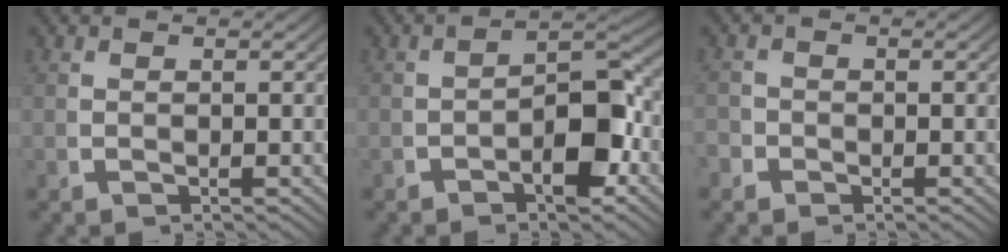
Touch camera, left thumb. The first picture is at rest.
{"total": 5.9, "force": [-1.1, 2.7, 5.1], "torque": [-0.072, -0.006, -0.017]}
{"total": 1.3, "force": [-0.8, 0.9, 0.0], "torque": [0.001, -0.008, -0.018]}